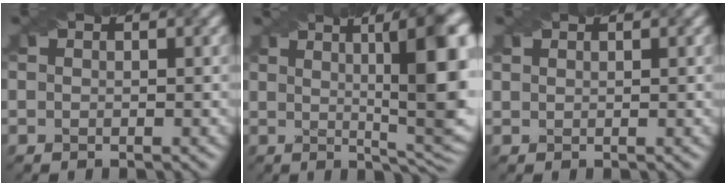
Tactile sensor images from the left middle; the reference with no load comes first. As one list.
[{"total": 11.9, "force": [2.8, 2.7, 11.3], "torque": [-0.128, 0.003, 0.047]}, {"total": 1.0, "force": [0.9, 0.2, 0.3], "torque": [-0.010, 0.000, 0.015]}]